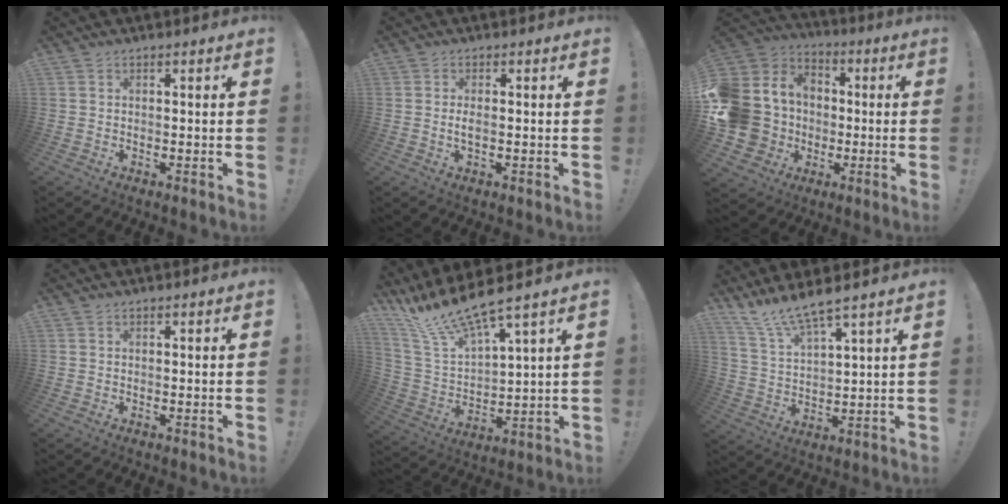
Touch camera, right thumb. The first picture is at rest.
{"total": 2.1, "force": [-0.3, 0.6, 2.0], "torque": [-0.029, -0.002, -0.006]}
{"total": 16.7, "force": [-1.9, 15.2, 6.7], "torque": [-0.142, 0.021, 0.000]}
{"total": 0.0}
{"total": 14.7, "force": [12.7, 1.8, 7.2], "torque": [-0.154, -0.096, 0.224]}
{"total": 9.3, "force": [8.5, -0.3, 3.8], "torque": [-0.088, -0.057, 0.151]}